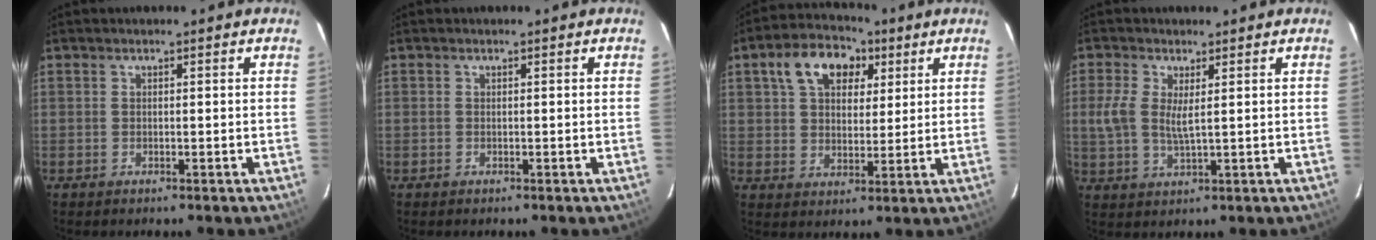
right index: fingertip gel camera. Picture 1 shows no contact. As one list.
[{"total": 0.0}, {"total": 11.6, "force": [5.1, 7.7, 7.0], "torque": [-0.136, 0.034, 0.084]}, {"total": 5.4, "force": [1.1, 2.2, 4.8], "torque": [-0.108, 0.001, 0.018]}]